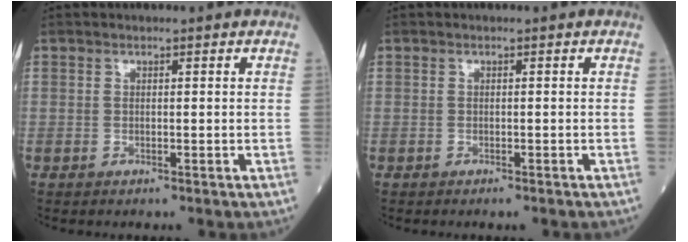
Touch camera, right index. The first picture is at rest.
{"total": 1.1, "force": [-1.0, 0.1, 0.4], "torque": [-0.004, -0.003, -0.013]}